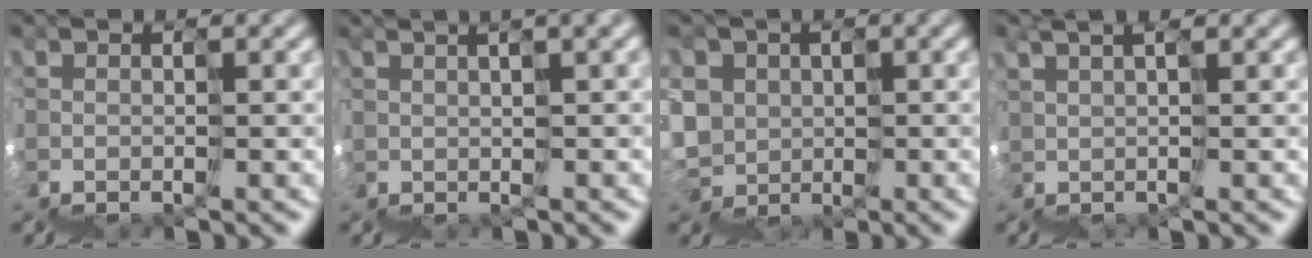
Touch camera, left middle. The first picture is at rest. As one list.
[{"total": 6.0, "force": [3.8, 1.6, 4.4], "torque": [-0.043, 0.046, 0.073]}, {"total": 3.6, "force": [0.9, 2.9, -1.9], "torque": [0.009, 0.020, -0.001]}, {"total": 3.2, "force": [2.9, -0.9, -1.1], "torque": [0.013, 0.028, 0.050]}]